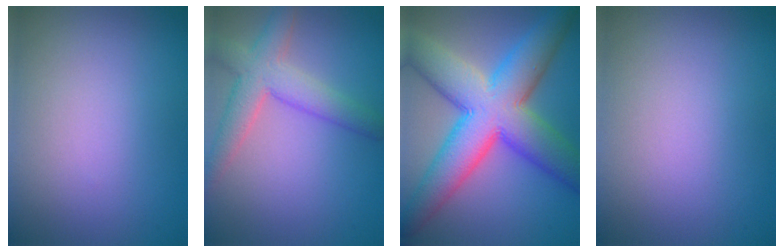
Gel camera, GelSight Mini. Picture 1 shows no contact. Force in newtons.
{"total": 4.9, "press": 4.9, "slide": 0.3}
{"total": 12.2, "press": 12.2, "slide": 0.3}
{"total": 0.0}